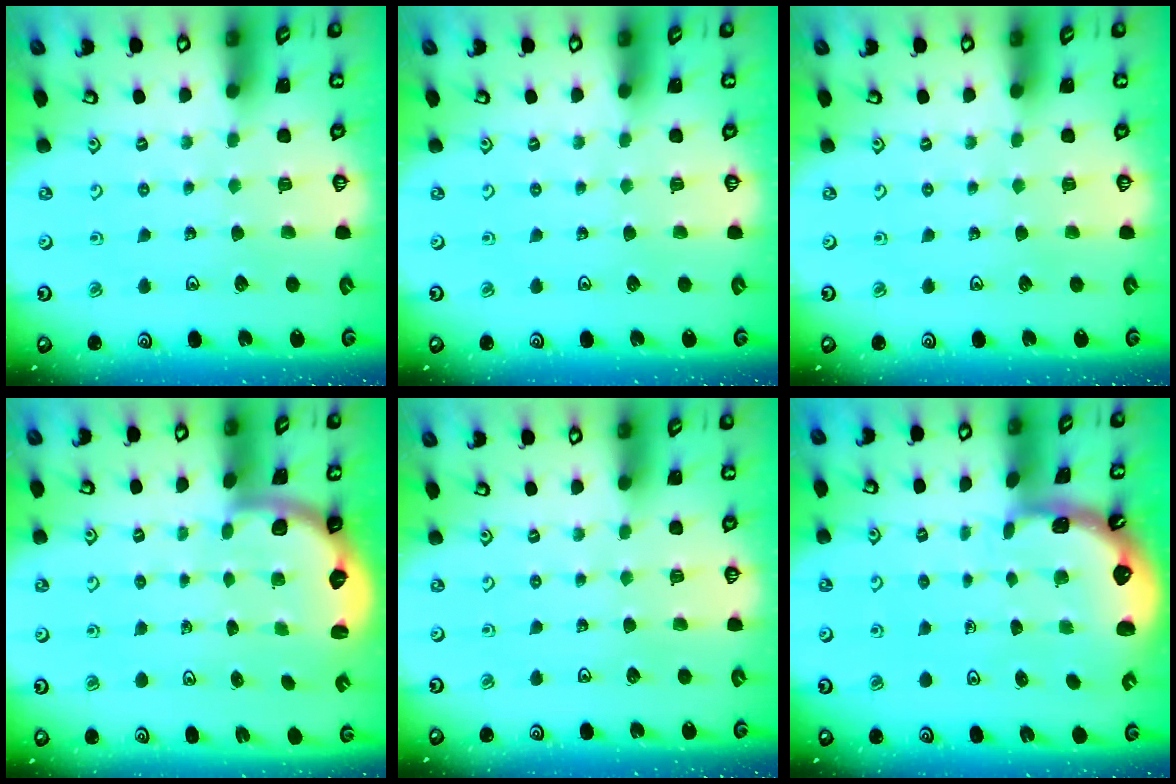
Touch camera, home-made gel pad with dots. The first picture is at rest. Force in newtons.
{"total": 0.0}
{"total": 0.0}
{"total": 2.5, "press": 2.1, "slide": 1.4}
{"total": 0.0}
{"total": 1.0, "press": 1.0, "slide": 0.2}